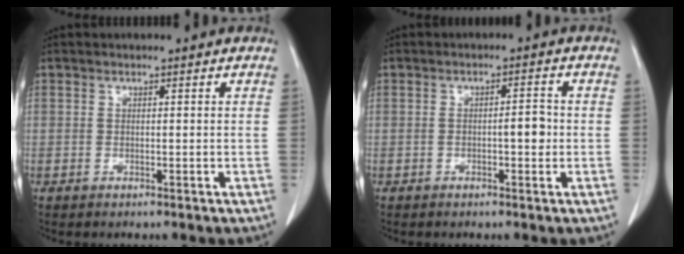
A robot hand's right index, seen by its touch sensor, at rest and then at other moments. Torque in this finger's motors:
{"motor_torque": [0.39, -0.22, 0.23, 0.03]}